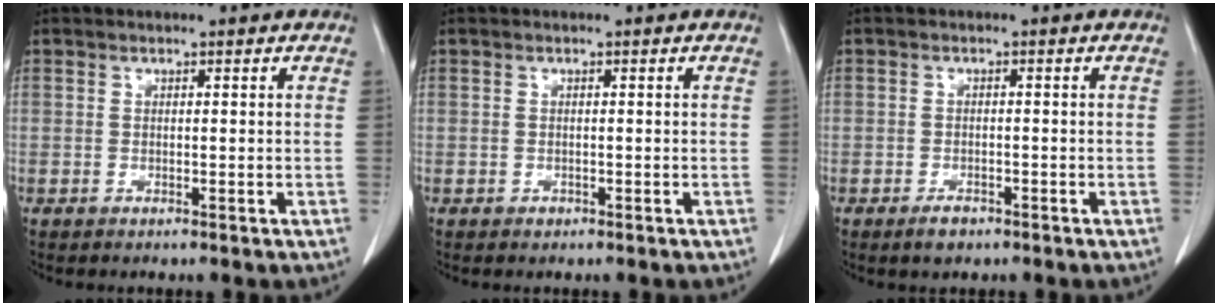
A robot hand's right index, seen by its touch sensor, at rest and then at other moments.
{"total": 0.7, "force": [-0.4, 0.5, 0.1], "torque": [-0.005, 0.002, -0.006]}
{"total": 2.1, "force": [-1.5, 1.1, 1.1], "torque": [-0.020, 0.001, -0.018]}